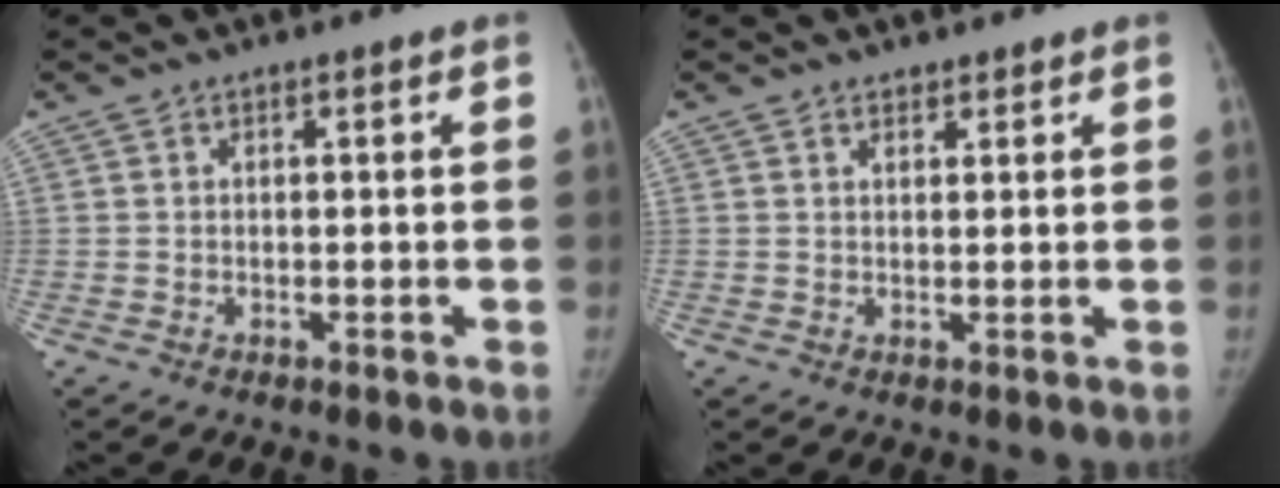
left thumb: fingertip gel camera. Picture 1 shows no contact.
{"total": 1.6, "force": [1.3, 0.9, 0.3], "torque": [0.007, -0.009, 0.019]}